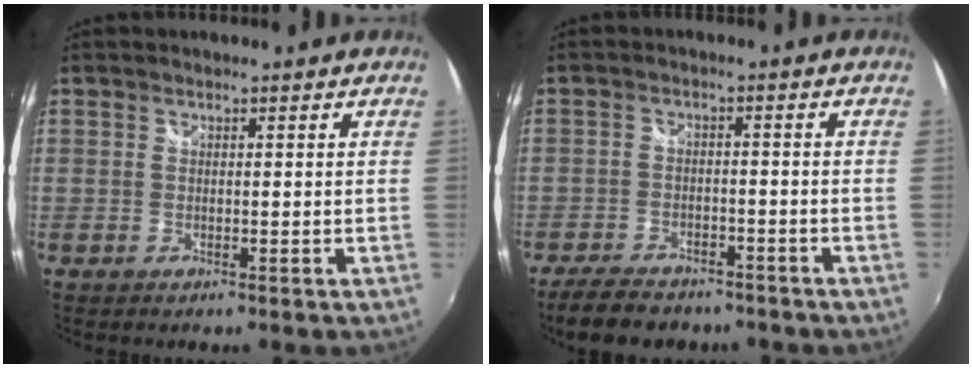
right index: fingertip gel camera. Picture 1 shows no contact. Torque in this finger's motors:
{"motor_torque": [0.46, -0.47, 0.27, 0.05]}